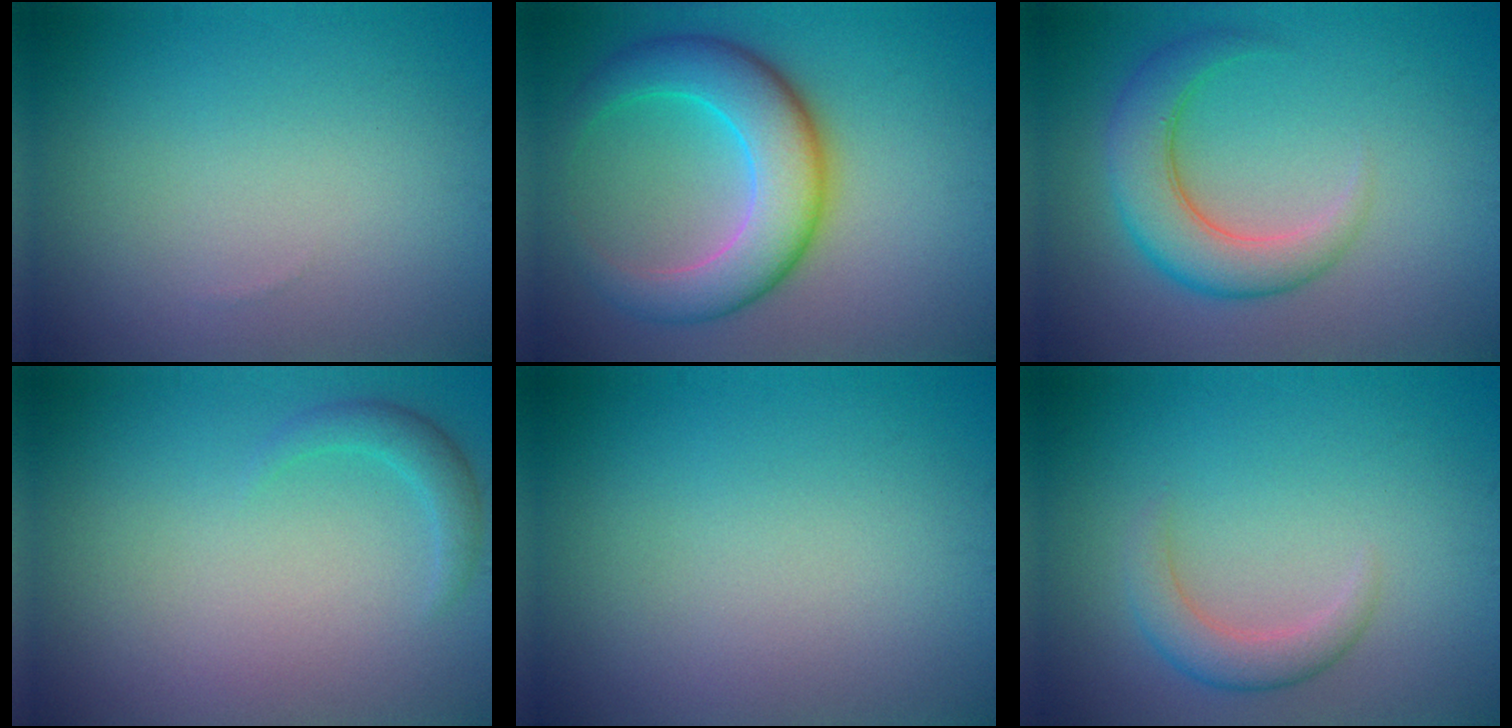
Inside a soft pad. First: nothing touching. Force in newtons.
{"total": 7.7, "press": 7.7, "slide": 0.3}
{"total": 5.4, "press": 5.4, "slide": 0.1}
{"total": 1.6, "press": 1.6, "slide": 0.1}
{"total": 0.0}
{"total": 2.6, "press": 2.6, "slide": 0.1}